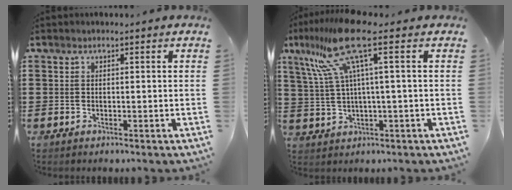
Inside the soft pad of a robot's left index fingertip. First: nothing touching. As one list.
[{"total": 12.4, "force": [5.1, 1.1, 11.3], "torque": [-0.265, -0.015, 0.075]}]